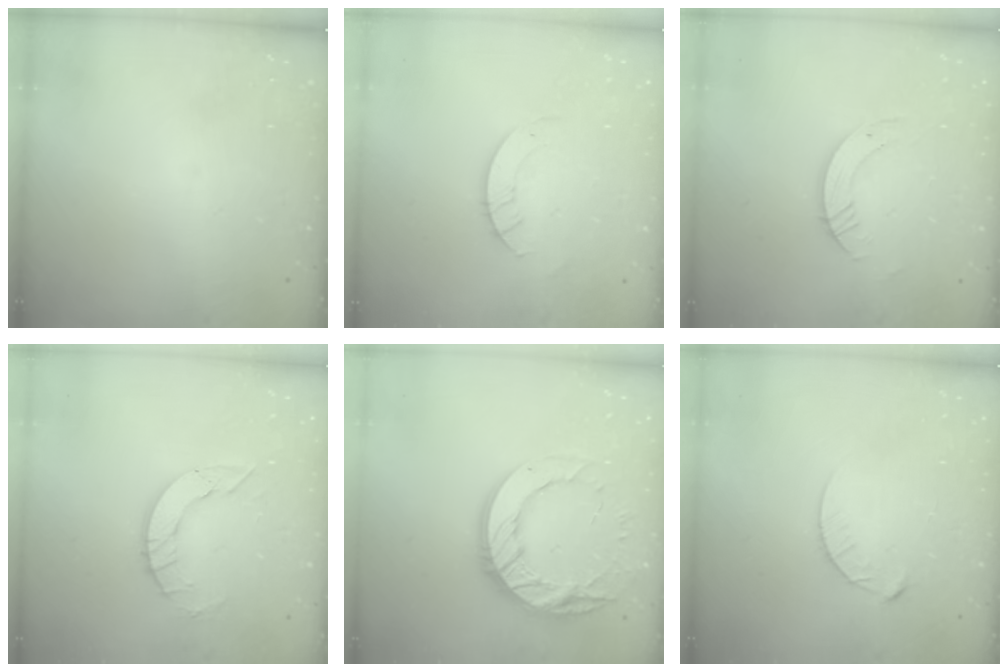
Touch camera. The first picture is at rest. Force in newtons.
{"total": 2.6, "press": 2.6, "slide": 0.2}
{"total": 4.7, "press": 4.7, "slide": 0.3}
{"total": 7.1, "press": 7.0, "slide": 0.7}
{"total": 17.2, "press": 17.1, "slide": 1.3}
{"total": 4.3, "press": 4.3, "slide": 0.4}